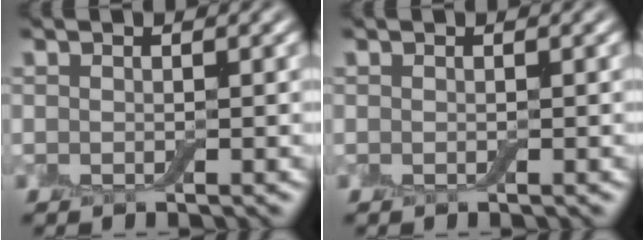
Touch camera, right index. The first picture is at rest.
{"total": 0.0}